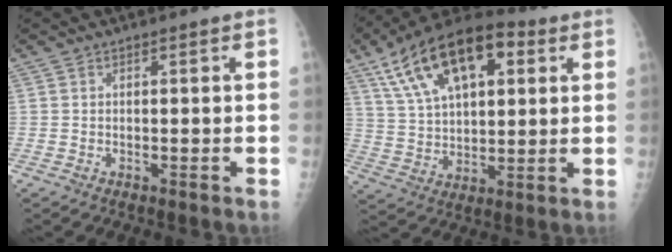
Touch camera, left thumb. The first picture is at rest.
{"total": 21.1, "force": [9.0, 10.7, 15.8], "torque": [-0.252, 0.003, 0.155]}